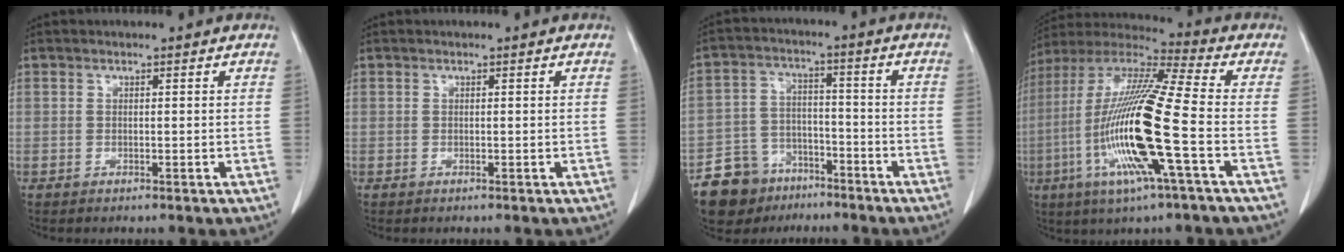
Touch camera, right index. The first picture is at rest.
{"total": 0.0}
{"total": 10.2, "force": [-7.2, 6.9, 2.0], "torque": [-0.047, 0.023, -0.119]}
{"total": 19.7, "force": [-4.8, 0.4, 19.1], "torque": [-0.399, -0.017, -0.101]}